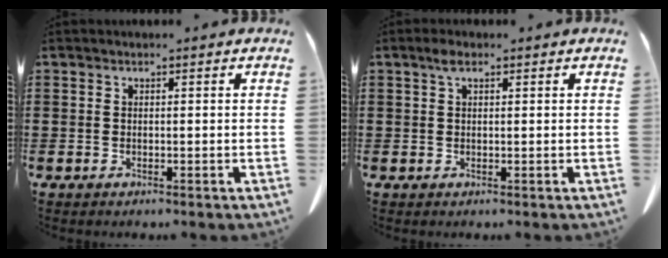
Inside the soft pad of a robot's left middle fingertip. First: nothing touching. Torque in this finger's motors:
{"motor_torque": [1.25, 0.89, 0.12, 0.04]}